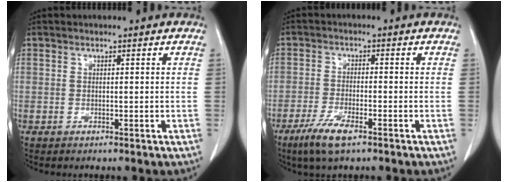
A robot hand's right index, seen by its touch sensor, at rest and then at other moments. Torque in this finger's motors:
{"motor_torque": [0.58, -0.58, 0.32, 0.07]}